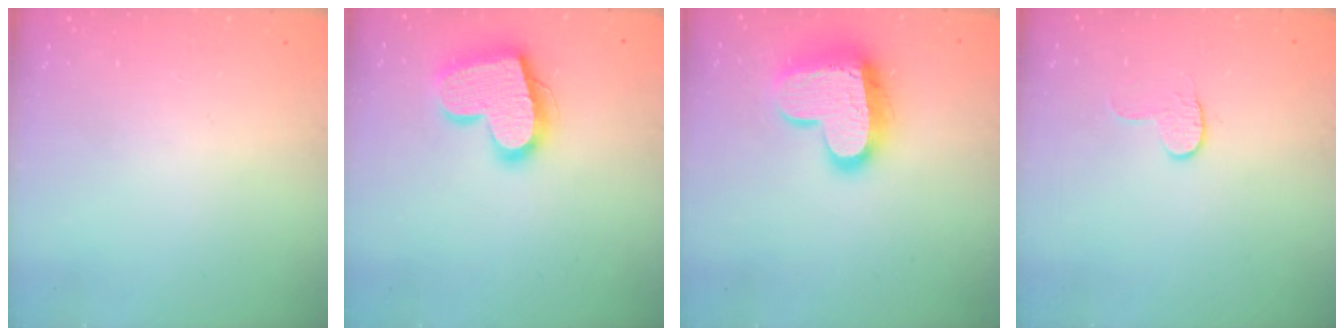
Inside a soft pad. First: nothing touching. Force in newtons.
{"total": 18.7, "press": 18.6, "slide": 1.4}
{"total": 16.2, "press": 16.1, "slide": 1.4}
{"total": 3.6, "press": 3.6, "slide": 0.4}